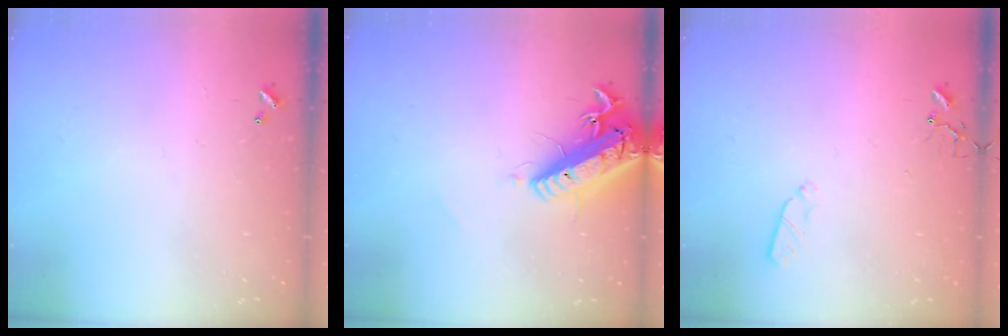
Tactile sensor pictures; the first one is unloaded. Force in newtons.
{"total": 20.7, "press": 20.3, "slide": 4.2}
{"total": 4.5, "press": 4.5, "slide": 0.4}